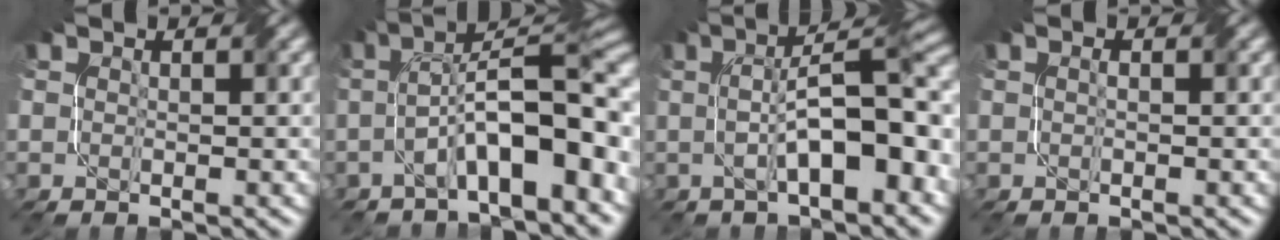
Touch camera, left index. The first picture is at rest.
{"total": 10.8, "force": [-2.8, 3.4, 9.9], "torque": [-0.149, 0.019, -0.043]}
{"total": 9.7, "force": [-0.5, 3.1, 9.2], "torque": [-0.129, 0.014, -0.009]}
{"total": 0.5, "force": [0.1, 0.1, 0.5], "torque": [-0.012, 0.000, -0.002]}